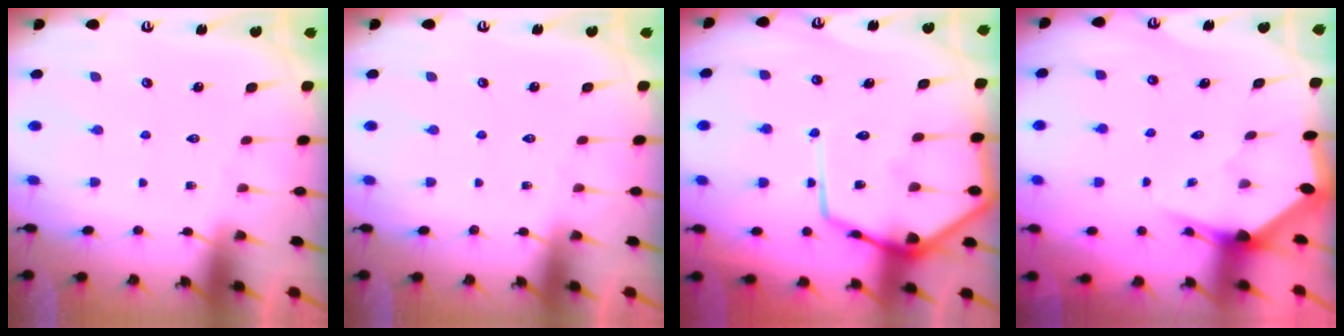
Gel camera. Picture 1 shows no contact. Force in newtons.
{"total": 0.0}
{"total": 15.2, "press": 15.1, "slide": 1.6}
{"total": 2.8, "press": 2.8, "slide": 0.1}